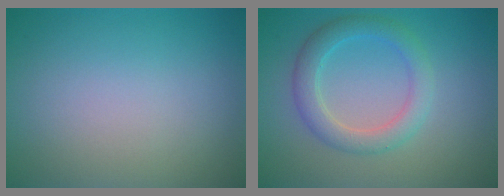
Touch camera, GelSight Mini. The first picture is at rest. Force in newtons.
{"total": 3.5, "press": 3.5, "slide": 0.1}